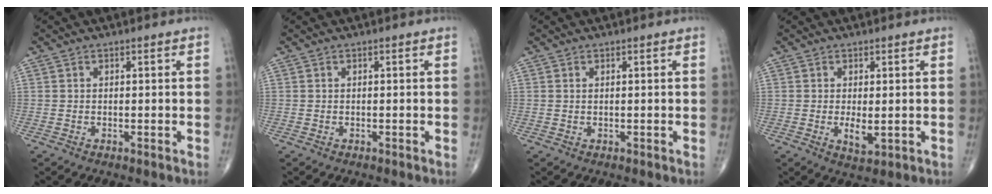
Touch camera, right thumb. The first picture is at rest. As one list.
[{"total": 0.0}, {"total": 0.0}, {"total": 3.2, "force": [-0.2, 1.2, 3.0], "torque": [-0.045, -0.010, 0.002]}]